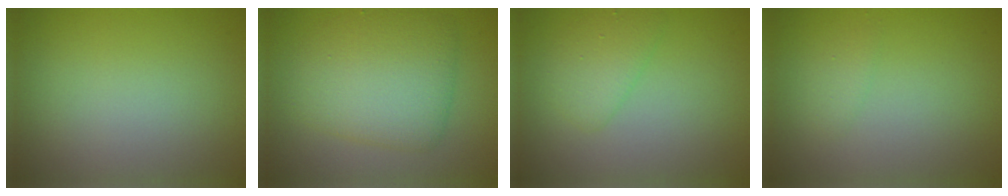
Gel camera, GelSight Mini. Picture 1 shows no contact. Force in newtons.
{"total": 6.0, "press": 6.0, "slide": 0.2}
{"total": 2.2, "press": 2.2, "slide": 0.1}
{"total": 0.9, "press": 0.9, "slide": 0.1}